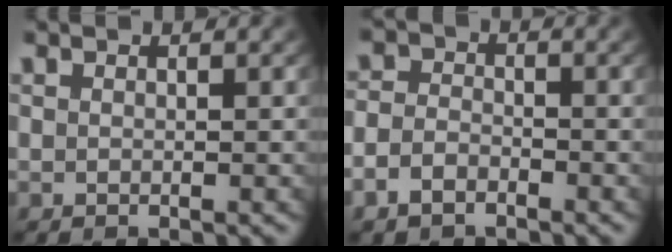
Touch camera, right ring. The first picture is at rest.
{"total": 3.4, "force": [-2.2, 2.4, 0.9], "torque": [-0.030, -0.017, -0.035]}